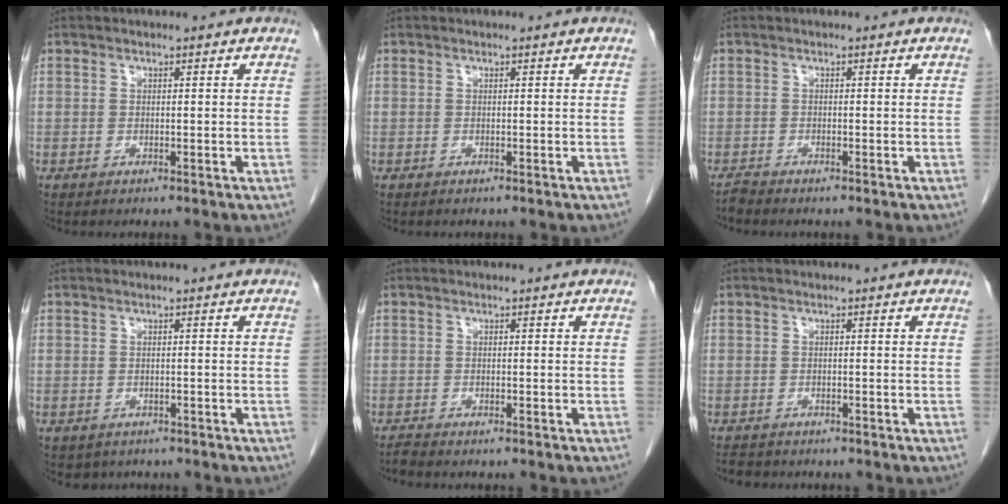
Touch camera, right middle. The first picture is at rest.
{"total": 0.0}
{"total": 0.9, "force": [-0.9, -0.1, 0.0], "torque": [-0.006, -0.004, -0.016]}
{"total": 2.2, "force": [-1.6, 1.5, 0.3], "torque": [-0.004, 0.003, -0.018]}
{"total": 0.8, "force": [-0.8, 0.0, 0.2], "torque": [-0.012, -0.003, -0.015]}
{"total": 2.1, "force": [-1.9, 0.9, 0.3], "torque": [-0.009, -0.003, -0.029]}